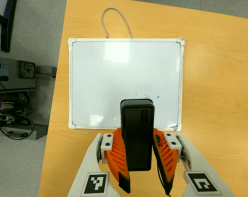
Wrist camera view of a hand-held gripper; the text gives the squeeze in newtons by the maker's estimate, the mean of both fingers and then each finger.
{"total": 8.2, "left": 7.1, "right": 9.2}